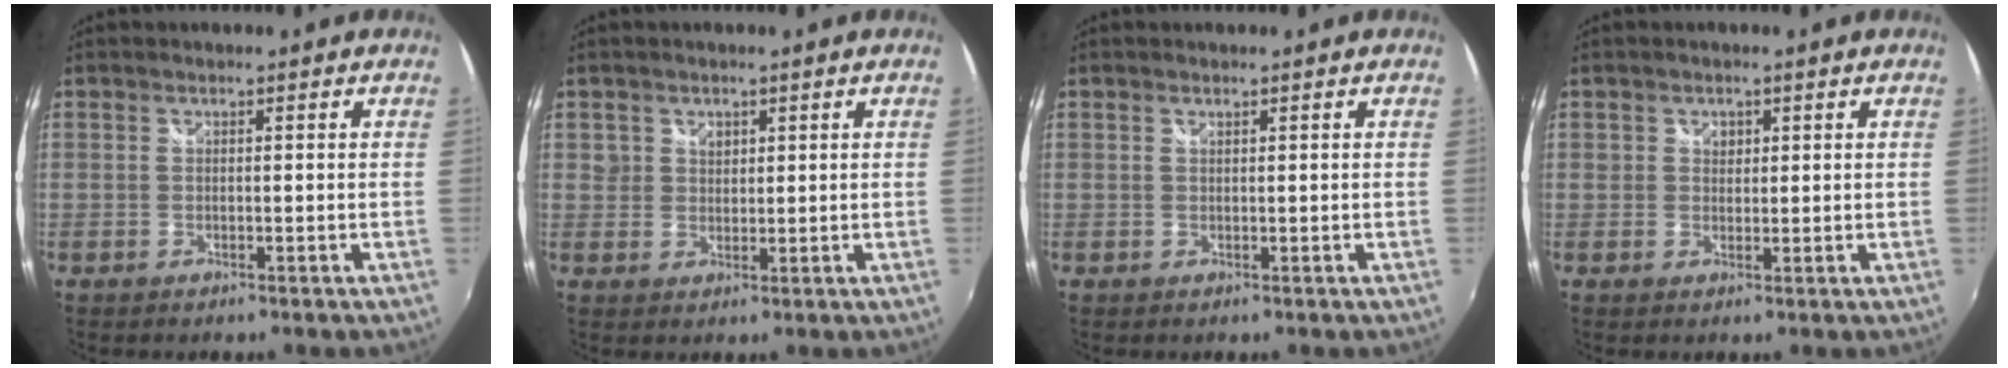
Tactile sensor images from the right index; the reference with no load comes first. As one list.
[{"total": 2.7, "force": [1.2, 2.4, 0.5], "torque": [-0.001, 0.006, 0.021]}, {"total": 0.0}, {"total": 1.9, "force": [0.7, 1.7, 0.5], "torque": [-0.004, 0.004, 0.011]}]